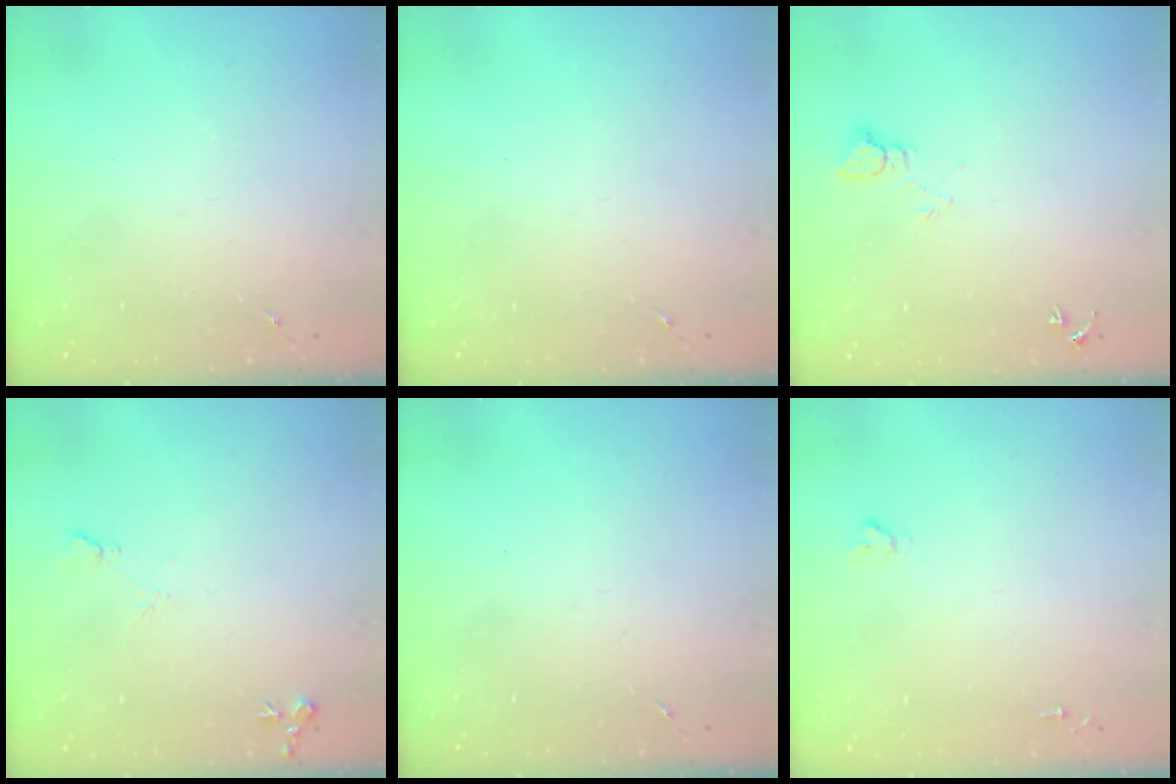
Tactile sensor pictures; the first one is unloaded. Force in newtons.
{"total": 0.0}
{"total": 4.2, "press": 4.1, "slide": 0.4}
{"total": 6.9, "press": 6.8, "slide": 1.0}
{"total": 0.0}
{"total": 1.6, "press": 1.6, "slide": 0.2}